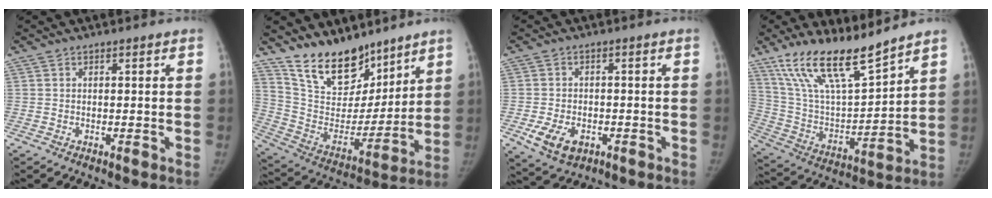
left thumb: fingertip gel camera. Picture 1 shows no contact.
{"total": 17.8, "force": [14.0, 8.3, 7.1], "torque": [-0.078, -0.087, 0.257]}
{"total": 7.2, "force": [-2.7, 4.8, 4.6], "torque": [-0.079, 0.001, -0.038]}
{"total": 18.3, "force": [14.1, 4.3, 10.8], "torque": [-0.175, -0.068, 0.273]}